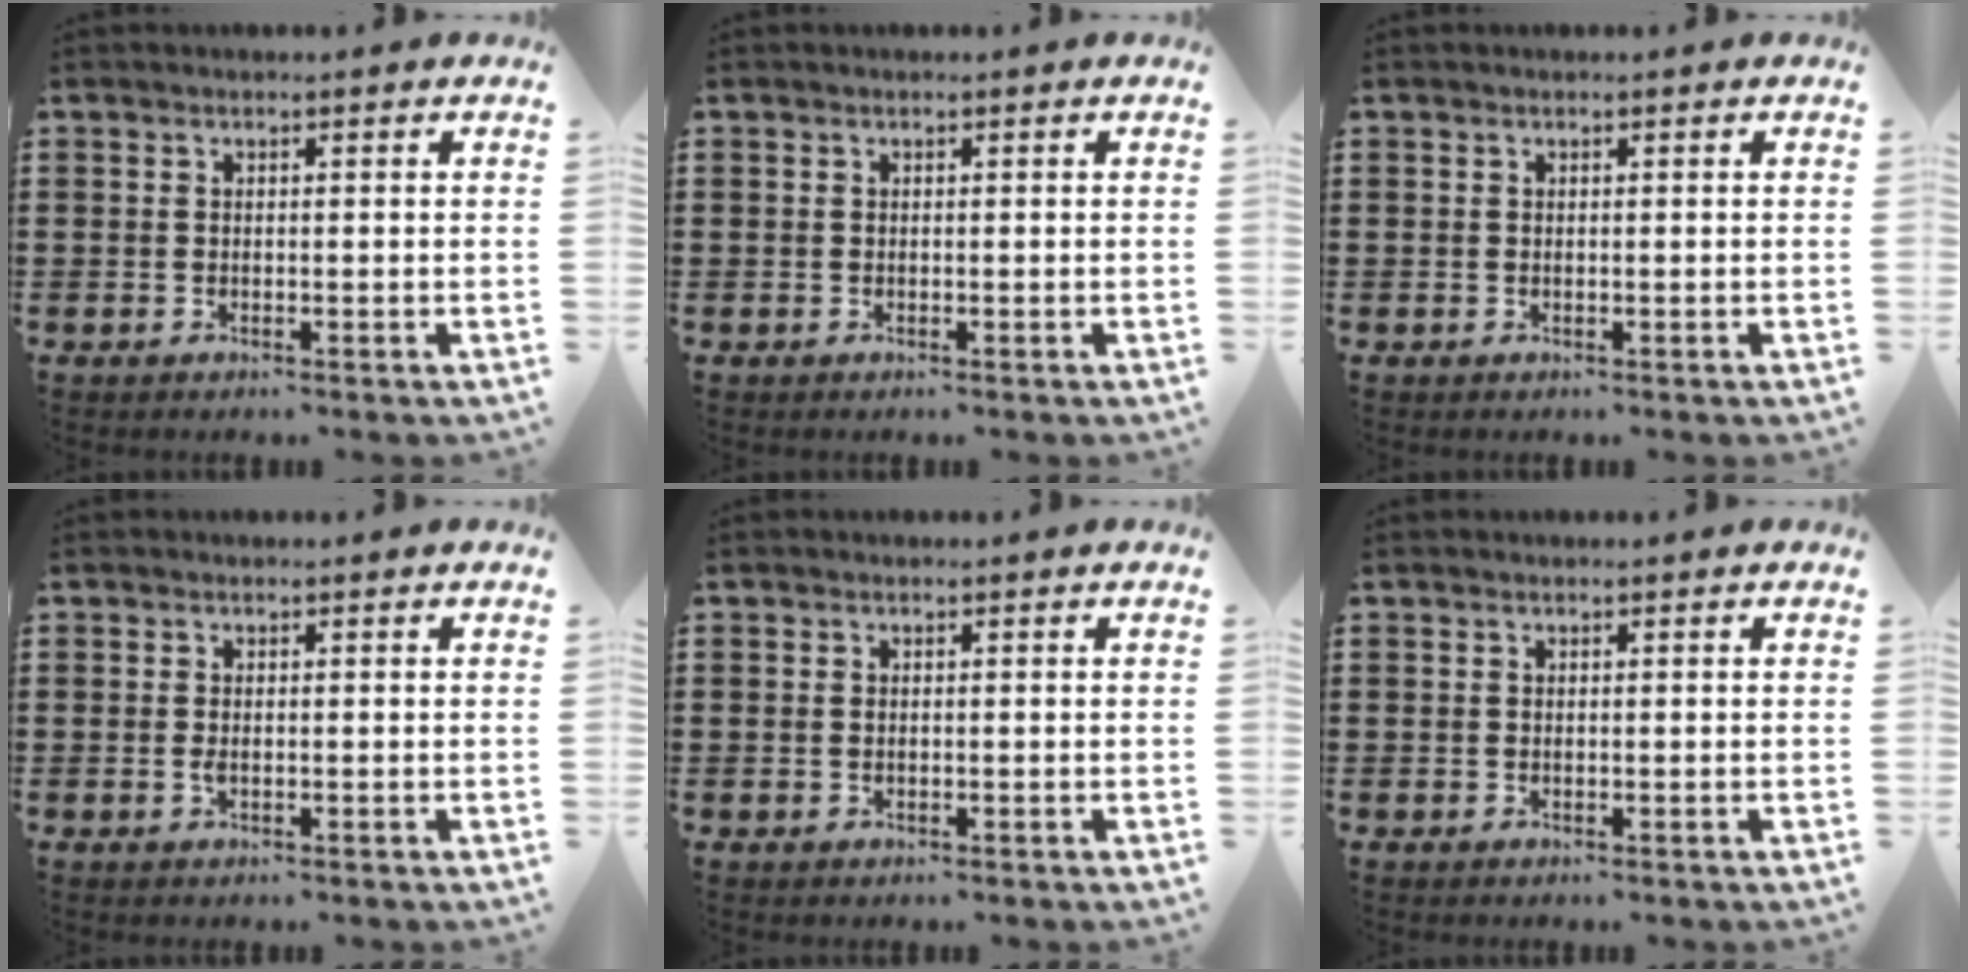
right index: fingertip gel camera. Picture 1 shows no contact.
{"total": 0.0}
{"total": 0.0}
{"total": 0.9, "force": [-0.1, 0.3, 0.8], "torque": [-0.018, -0.002, -0.002]}
{"total": 0.5, "force": [0.0, 0.3, 0.4], "torque": [-0.011, 0.000, -0.001]}
{"total": 0.0}